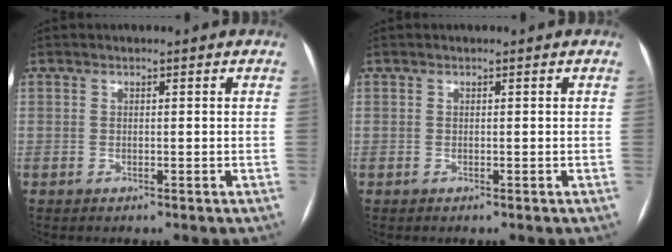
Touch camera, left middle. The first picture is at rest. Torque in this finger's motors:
{"motor_torque": [0.00, 0.00, 0.00, 0.00]}